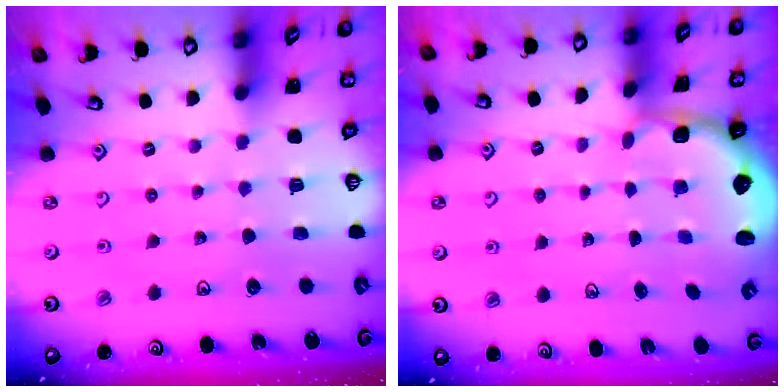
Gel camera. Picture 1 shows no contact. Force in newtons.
{"total": 2.6, "press": 2.0, "slide": 1.7}